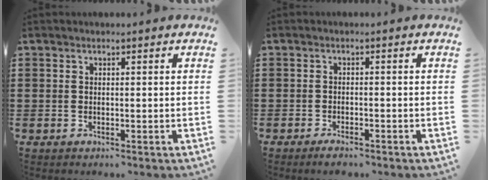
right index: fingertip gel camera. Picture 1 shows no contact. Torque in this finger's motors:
{"motor_torque": [-0.06, 0.25, 0.08, 0.00]}